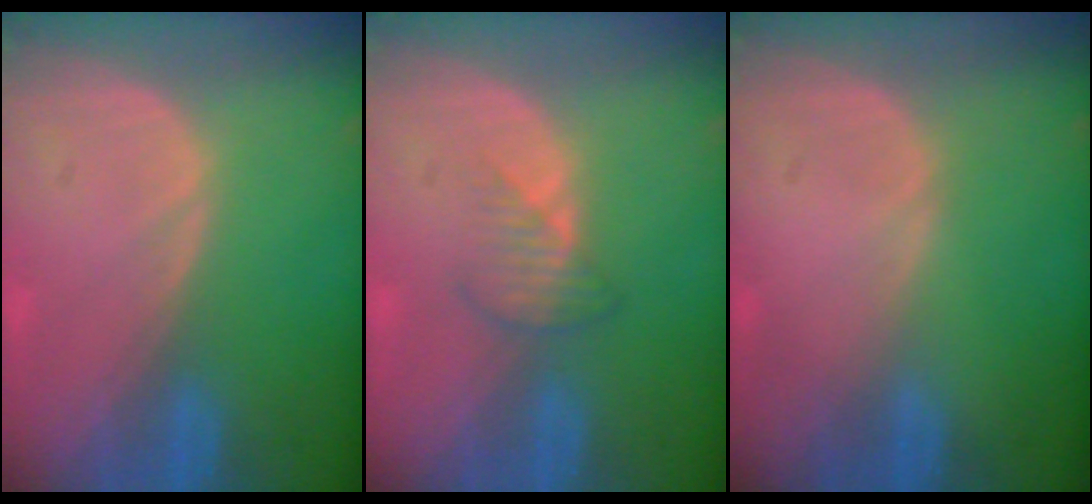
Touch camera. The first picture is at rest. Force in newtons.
{"total": 2.8, "press": 2.7, "slide": 0.8}
{"total": 0.0}